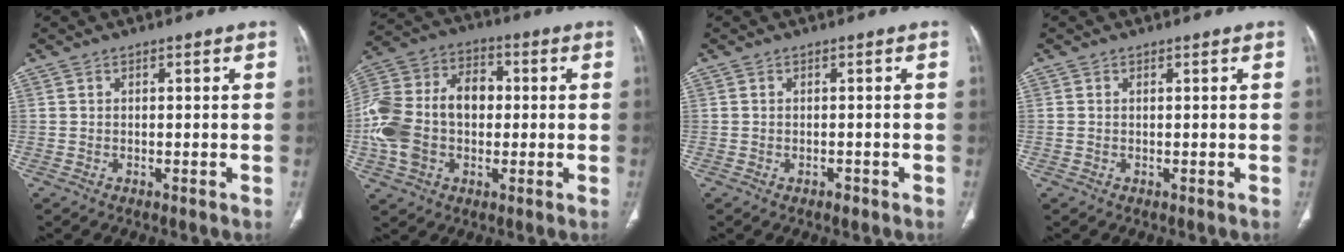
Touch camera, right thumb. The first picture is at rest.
{"total": 18.2, "force": [-0.6, 12.5, 13.3], "torque": [-0.268, 0.035, -0.014]}
{"total": 1.0, "force": [-0.6, 0.6, 0.5], "torque": [-0.009, 0.004, -0.005]}
{"total": 0.5, "force": [0.1, 0.3, 0.4], "torque": [-0.015, 0.007, 0.006]}